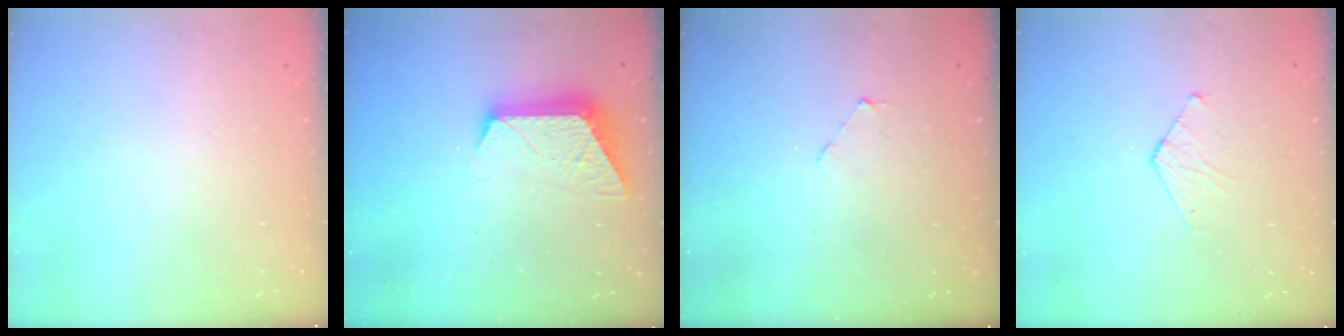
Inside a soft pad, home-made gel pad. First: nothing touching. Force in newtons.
{"total": 11.0, "press": 10.9, "slide": 1.0}
{"total": 1.9, "press": 1.9, "slide": 0.2}
{"total": 3.8, "press": 3.8, "slide": 0.3}